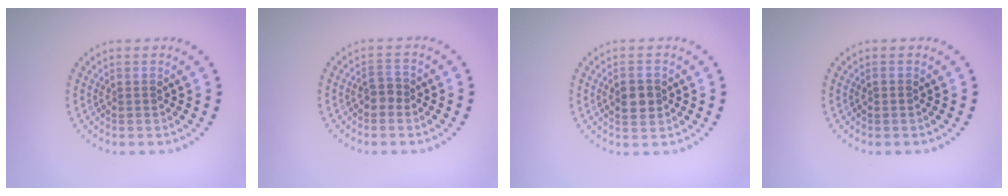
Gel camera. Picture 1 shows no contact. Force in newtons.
{"total": 1.4, "press": 1.3, "slide": 0.5}
{"total": 2.9, "press": 2.9, "slide": 0.1}
{"total": 0.5, "press": 0.5, "slide": 0.2}